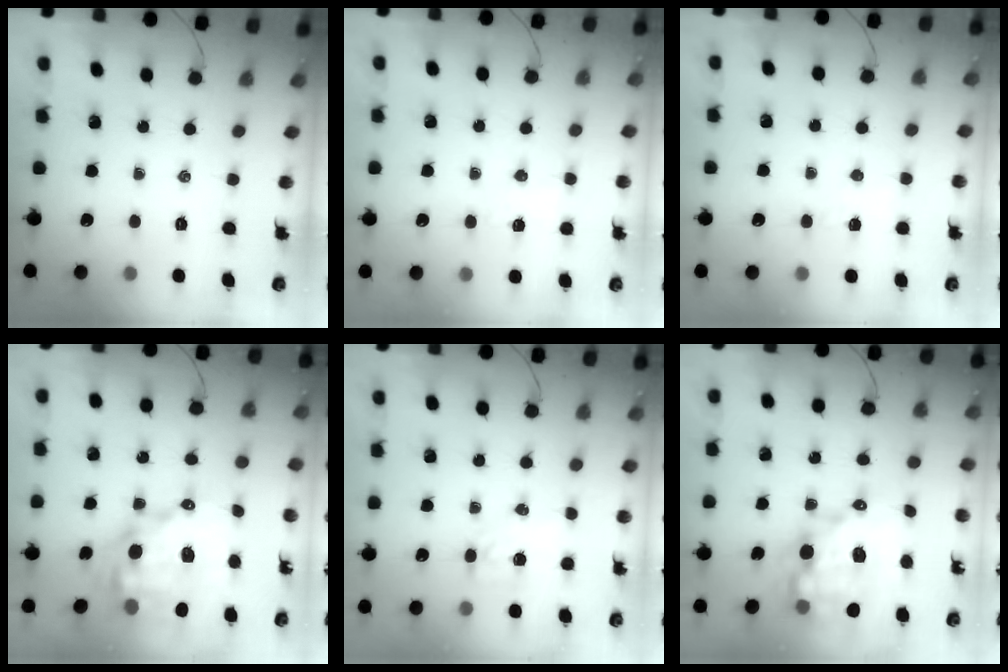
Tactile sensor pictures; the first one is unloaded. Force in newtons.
{"total": 5.3, "press": 5.2, "slide": 0.7}
{"total": 2.9, "press": 2.8, "slide": 0.8}
{"total": 15.1, "press": 14.6, "slide": 3.8}
{"total": 3.7, "press": 3.5, "slide": 1.0}
{"total": 12.9, "press": 12.5, "slide": 3.3}